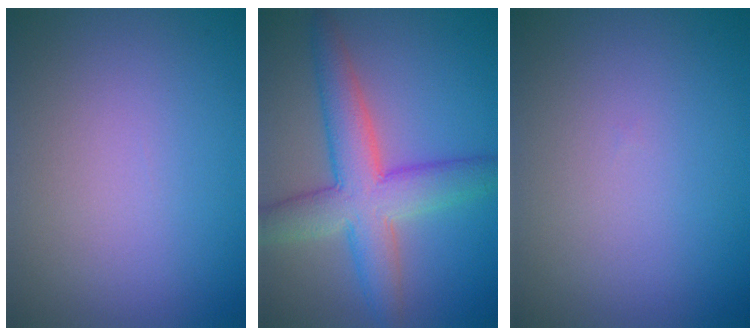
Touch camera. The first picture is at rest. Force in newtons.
{"total": 7.2, "press": 7.2, "slide": 0.3}
{"total": 0.0}